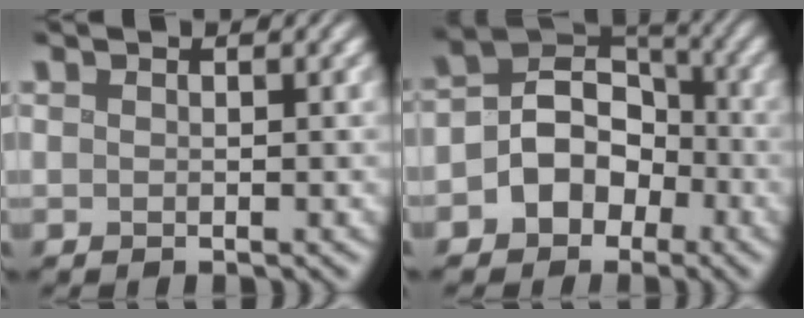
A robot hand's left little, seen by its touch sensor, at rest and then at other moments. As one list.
[{"total": 5.9, "force": [-2.2, 4.8, 2.6], "torque": [-0.020, 0.003, -0.063]}]